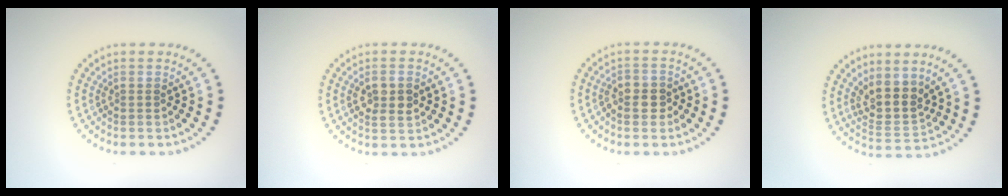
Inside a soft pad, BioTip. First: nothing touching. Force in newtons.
{"total": 2.5, "press": 2.5, "slide": 0.2}
{"total": 2.6, "press": 2.4, "slide": 0.7}
{"total": 3.6, "press": 3.0, "slide": 2.0}